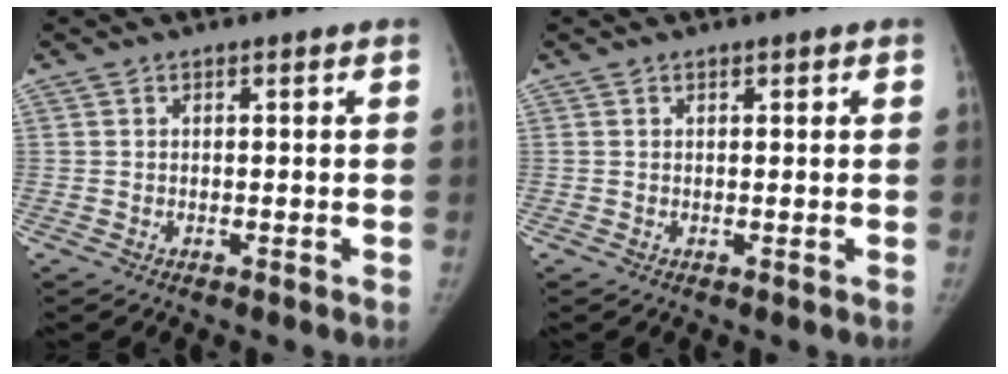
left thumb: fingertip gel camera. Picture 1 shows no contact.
{"total": 0.9, "force": [0.4, 0.4, 0.6], "torque": [-0.004, 0.000, 0.006]}